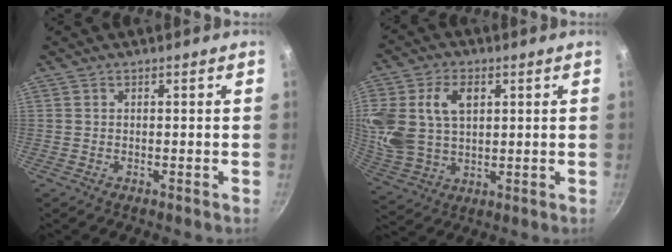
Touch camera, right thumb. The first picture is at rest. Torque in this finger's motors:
{"motor_torque": [0.89, 3.41, 1.10, 0.25, 0.19]}